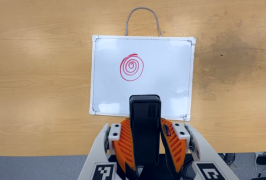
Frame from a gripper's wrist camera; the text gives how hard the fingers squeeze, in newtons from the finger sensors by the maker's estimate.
{"total": 3.9, "left": 2.8, "right": 5.1}